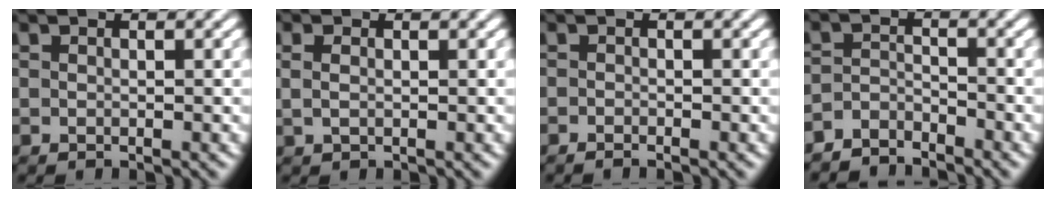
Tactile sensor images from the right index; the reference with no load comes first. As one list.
[{"total": 0.9, "force": [0.4, -0.6, 0.6], "torque": [-0.009, -0.001, 0.014]}, {"total": 1.3, "force": [-1.0, -0.8, -0.1], "torque": [0.009, -0.004, -0.015]}, {"total": 3.2, "force": [-3.1, 0.4, 0.2], "torque": [0.011, -0.011, -0.054]}]